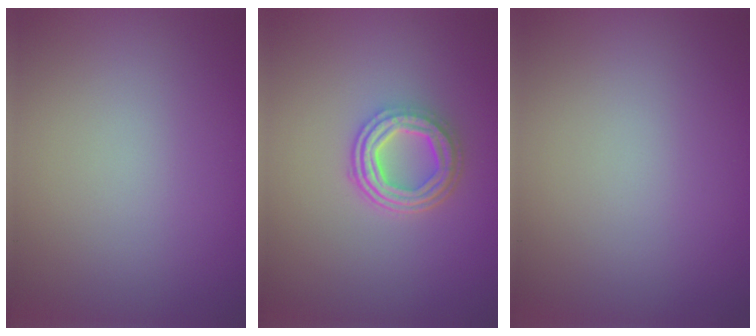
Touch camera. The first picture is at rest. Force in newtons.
{"total": 4.6, "press": 3.5, "slide": 3.1}
{"total": 0.0}